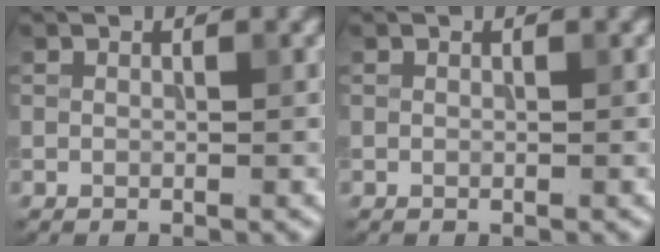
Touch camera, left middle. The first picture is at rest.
{"total": 0.0}